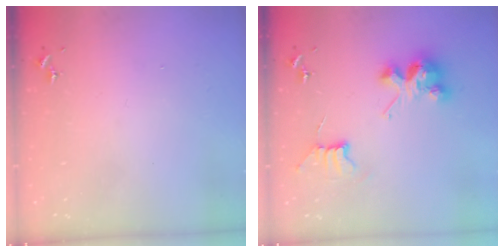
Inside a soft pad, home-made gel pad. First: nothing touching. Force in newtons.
{"total": 10.0, "press": 10.0, "slide": 0.6}